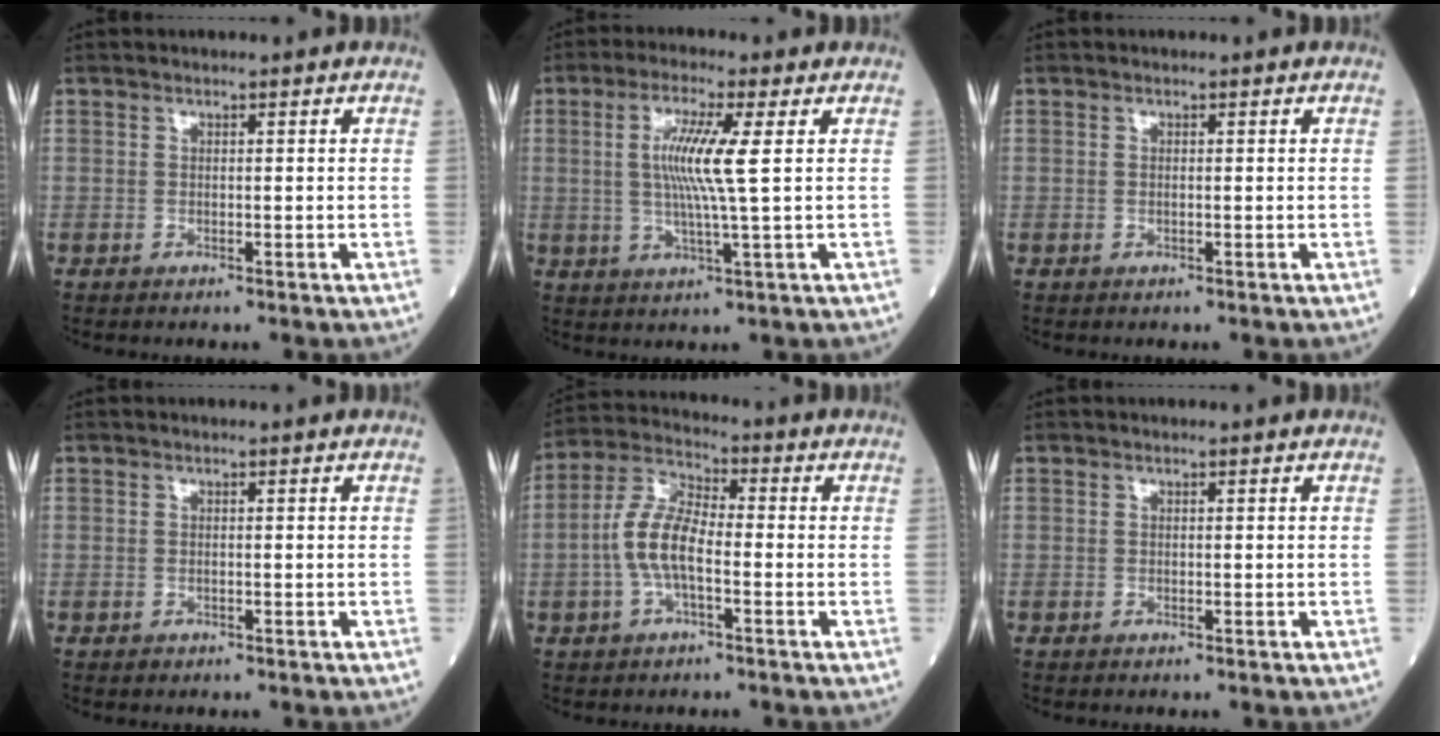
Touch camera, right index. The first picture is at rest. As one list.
[{"total": 7.6, "force": [1.2, -0.6, 7.5], "torque": [-0.154, 0.000, 0.021]}, {"total": 0.0}, {"total": 0.0}, {"total": 7.9, "force": [-1.6, 2.9, 7.2], "torque": [-0.165, 0.014, -0.036]}, {"total": 0.0}]